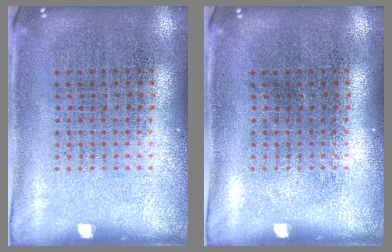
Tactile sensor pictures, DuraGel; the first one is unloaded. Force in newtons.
{"total": 0.0}